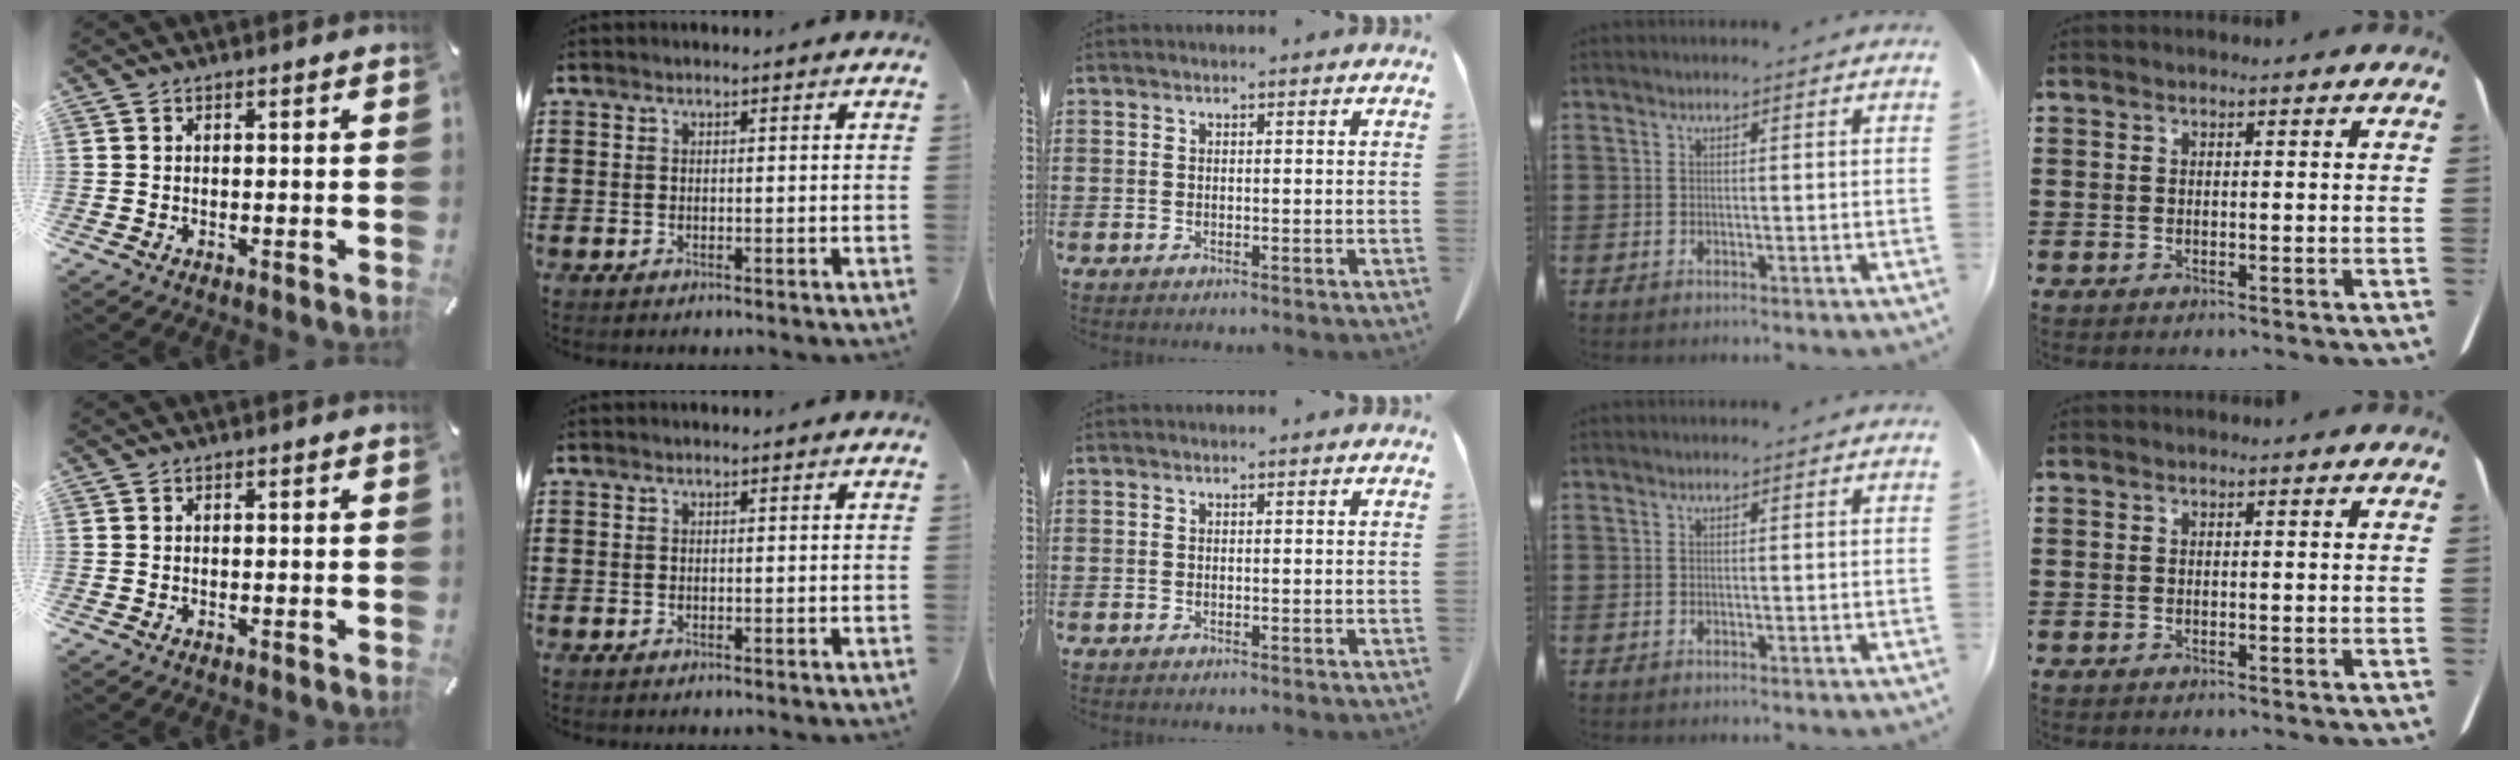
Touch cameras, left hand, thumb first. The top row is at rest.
{}